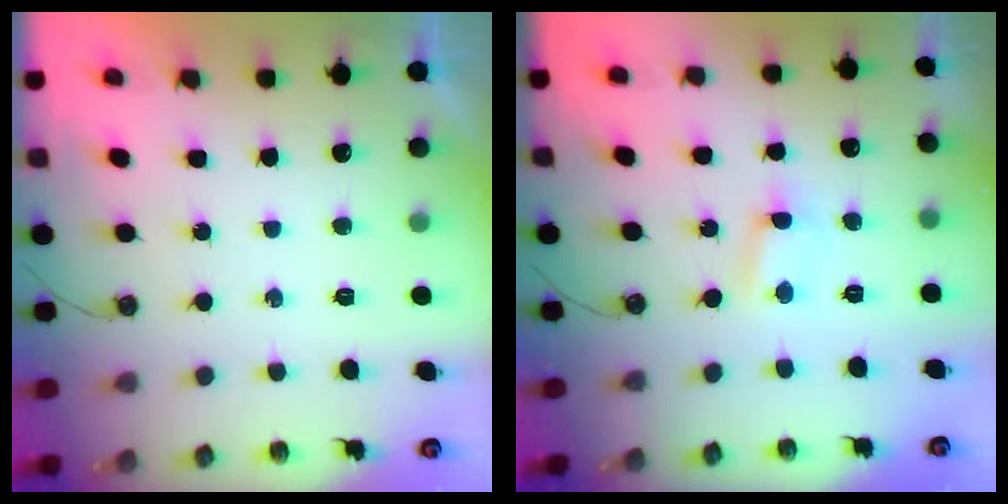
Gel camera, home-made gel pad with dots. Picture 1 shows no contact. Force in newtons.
{"total": 0.5, "press": 0.3, "slide": 0.4}